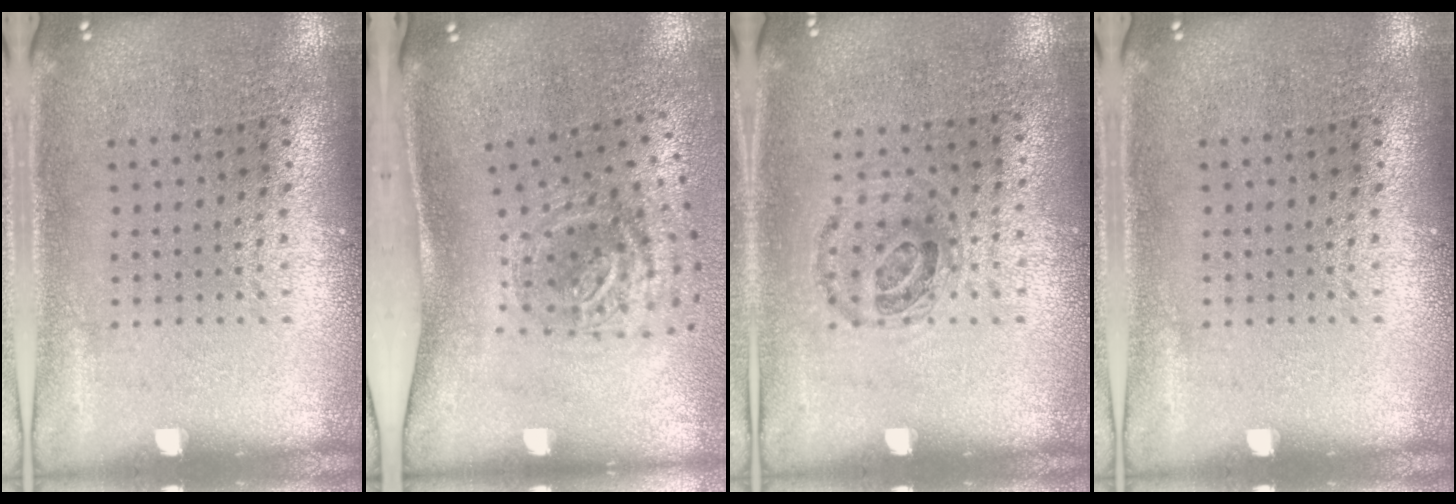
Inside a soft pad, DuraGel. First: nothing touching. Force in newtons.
{"total": 1.9, "press": 1.2, "slide": 1.4}
{"total": 0.9, "press": 0.7, "slide": 0.5}
{"total": 0.0}